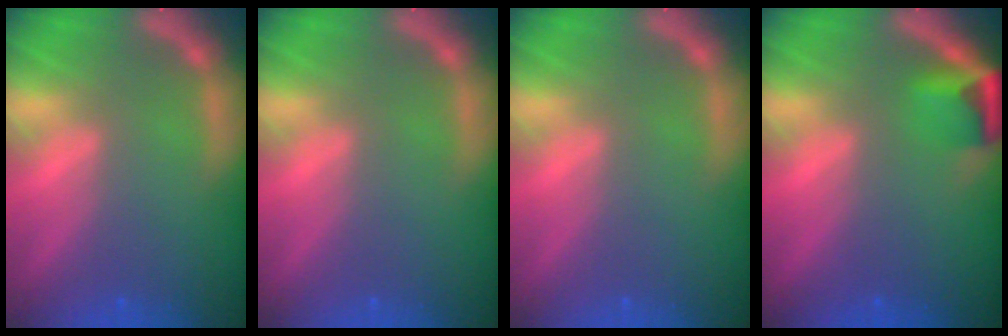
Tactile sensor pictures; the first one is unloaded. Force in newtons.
{"total": 0.0}
{"total": 0.0}
{"total": 3.4}